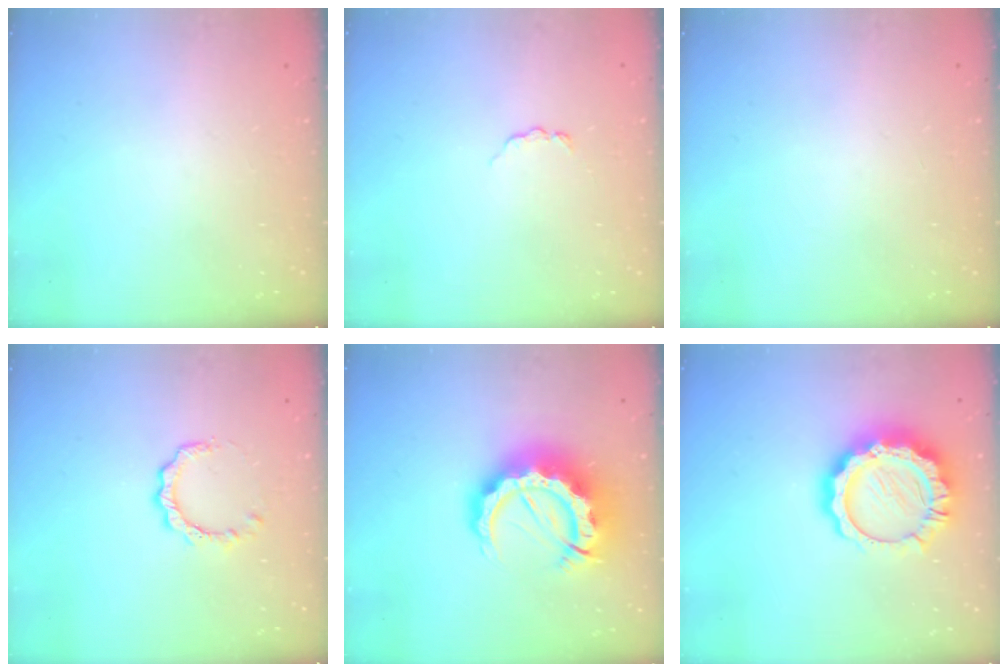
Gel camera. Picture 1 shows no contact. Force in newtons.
{"total": 2.9, "press": 2.9, "slide": 0.4}
{"total": 0.0}
{"total": 4.7, "press": 4.7, "slide": 0.4}
{"total": 18.5, "press": 18.4, "slide": 1.8}
{"total": 15.5, "press": 15.4, "slide": 1.3}